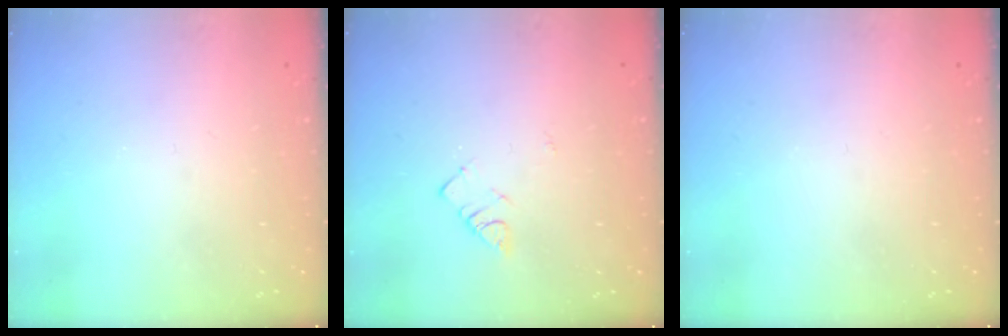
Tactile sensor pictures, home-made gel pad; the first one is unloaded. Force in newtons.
{"total": 2.8, "press": 2.7, "slide": 0.4}
{"total": 0.0}